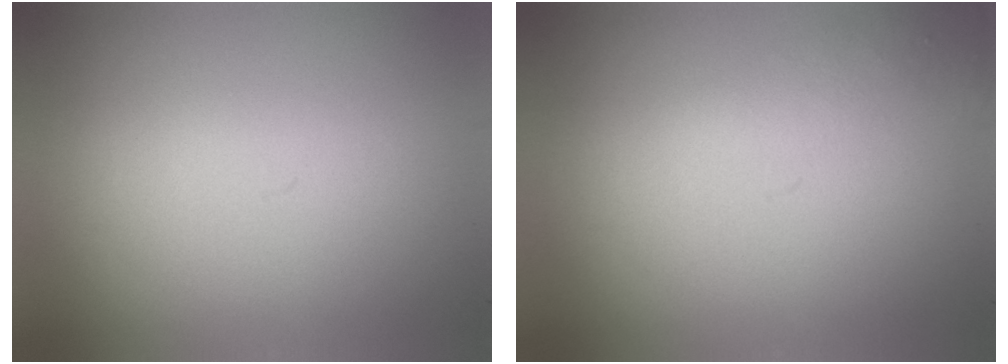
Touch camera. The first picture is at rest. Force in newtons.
{"total": 1.2}